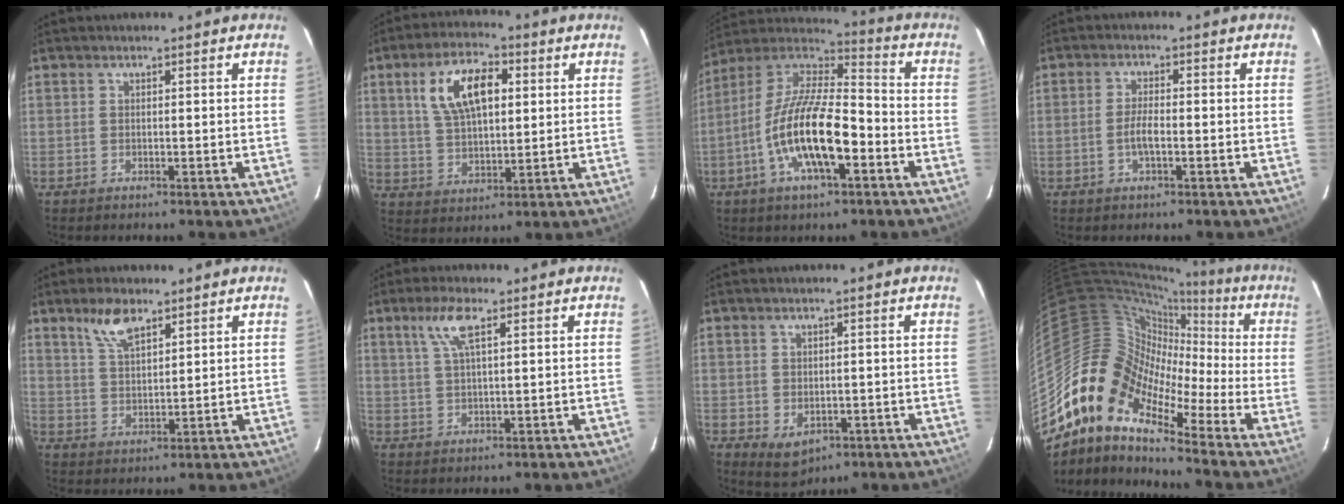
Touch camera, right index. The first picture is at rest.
{"total": 11.8, "force": [3.8, 5.8, 9.6], "torque": [-0.182, 0.020, 0.072]}
{"total": 17.6, "force": [-6.0, 5.8, 15.5], "torque": [-0.305, -0.008, -0.119]}
{"total": 3.3, "force": [-1.0, 0.7, 3.0], "torque": [-0.062, 0.000, -0.021]}
{"total": 6.3, "force": [4.4, 2.4, 3.9], "torque": [-0.071, 0.005, 0.087]}
{"total": 5.3, "force": [2.7, 1.1, 4.4], "torque": [-0.090, 0.007, 0.053]}
{"total": 4.2, "force": [-0.9, 3.4, 2.3], "torque": [-0.044, -0.008, -0.004]}
{"total": 11.4, "force": [-6.1, 7.1, 6.5], "torque": [-0.093, 0.014, -0.142]}